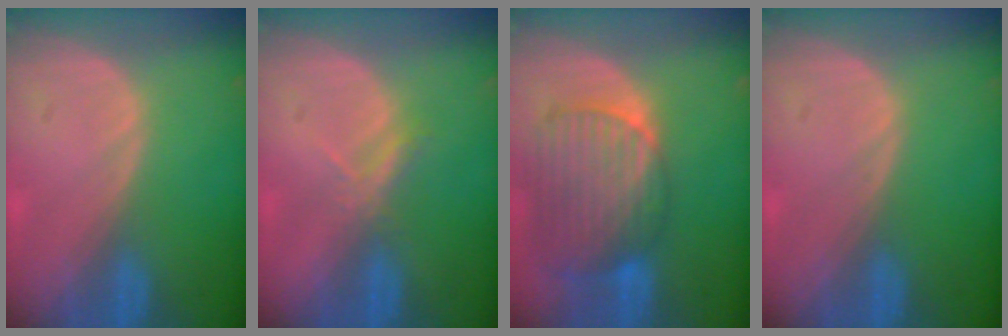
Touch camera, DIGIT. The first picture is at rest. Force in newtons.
{"total": 2.3, "press": 2.1, "slide": 0.9}
{"total": 10.5, "press": 8.9, "slide": 5.5}
{"total": 0.0}